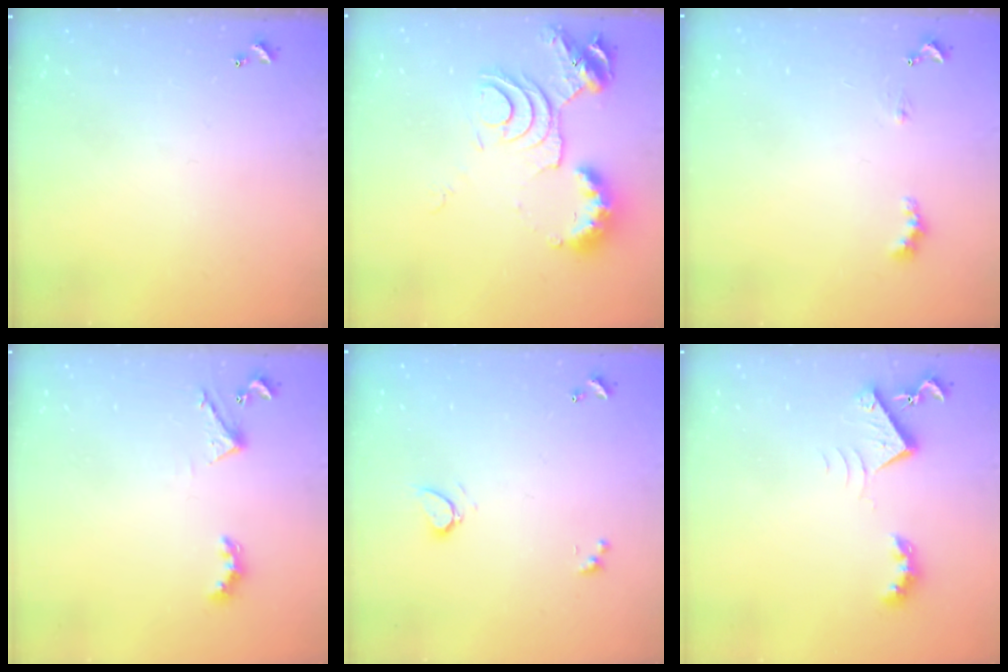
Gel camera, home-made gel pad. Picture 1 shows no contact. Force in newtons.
{"total": 11.5, "press": 11.4, "slide": 1.2}
{"total": 1.7, "press": 1.6, "slide": 0.5}
{"total": 2.8, "press": 2.8, "slide": 0.6}
{"total": 0.9, "press": 0.8, "slide": 0.5}
{"total": 7.1, "press": 7.0, "slide": 1.1}